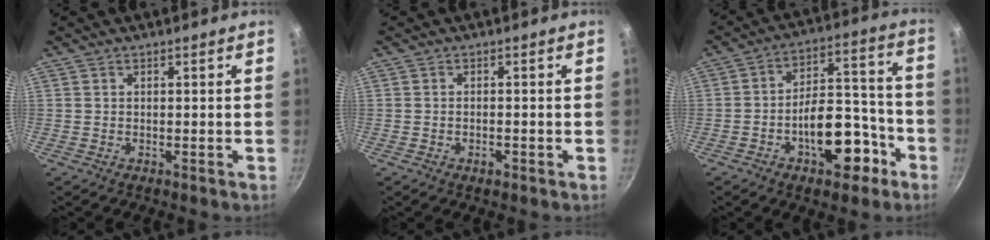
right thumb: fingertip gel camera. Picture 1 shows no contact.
{"total": 1.6, "force": [-0.8, 0.8, 1.1], "torque": [-0.020, 0.003, -0.015]}
{"total": 15.3, "force": [-6.7, 8.3, 11.0], "torque": [-0.114, 0.076, -0.091]}